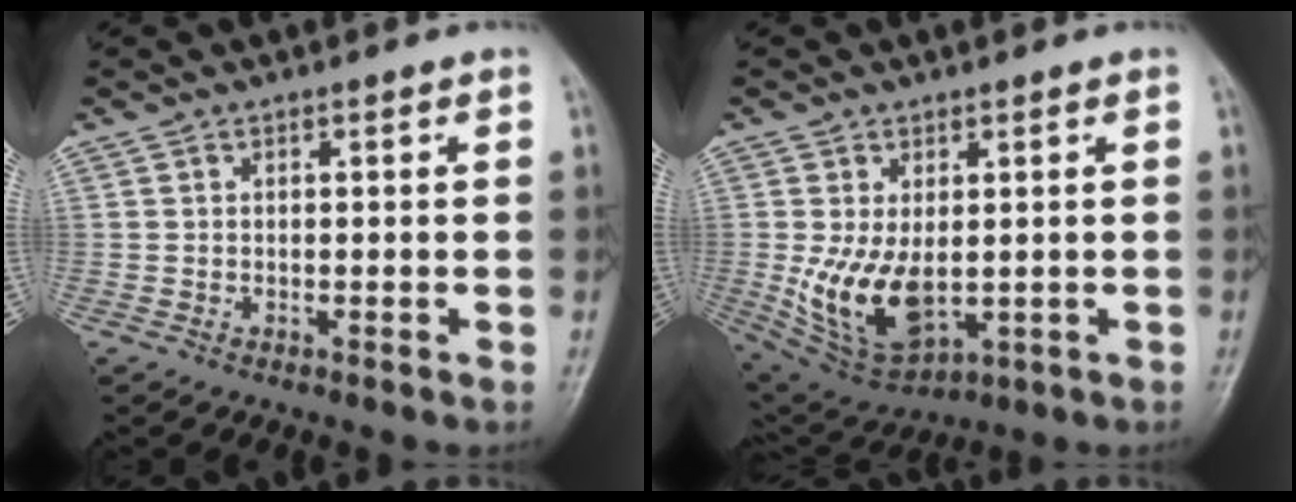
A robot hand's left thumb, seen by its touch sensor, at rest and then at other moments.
{"total": 11.2, "force": [-0.5, 6.5, 9.1], "torque": [-0.160, -0.020, 0.015]}